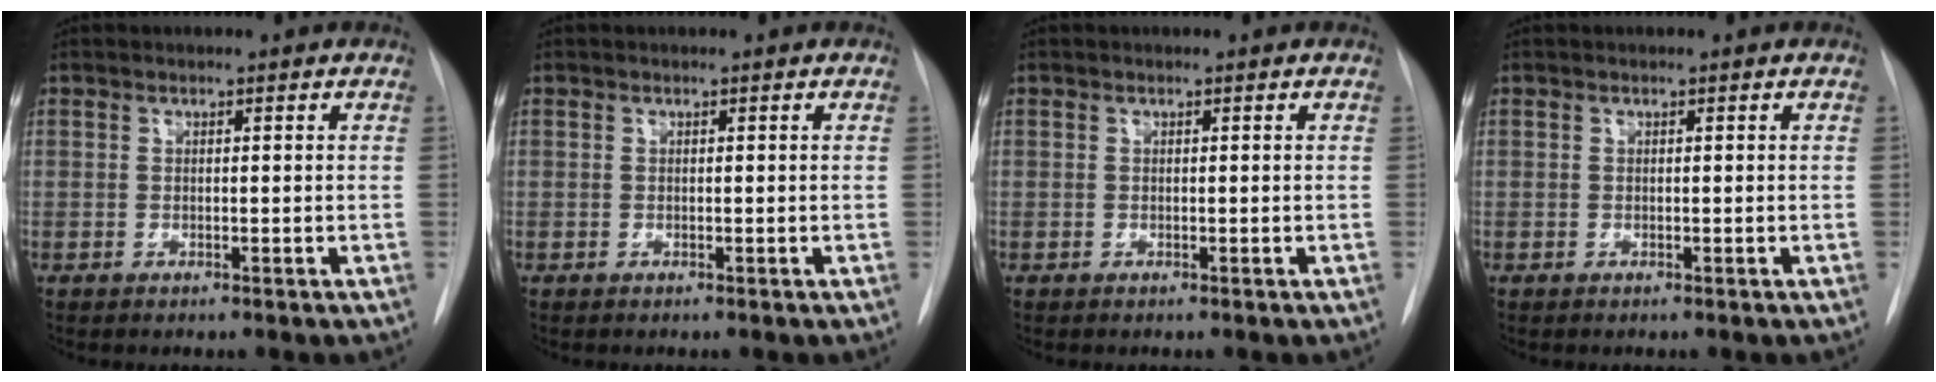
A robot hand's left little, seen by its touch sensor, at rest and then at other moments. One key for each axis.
{"total": 0.0}
{"total": 0.0}
{"total": 0.0}